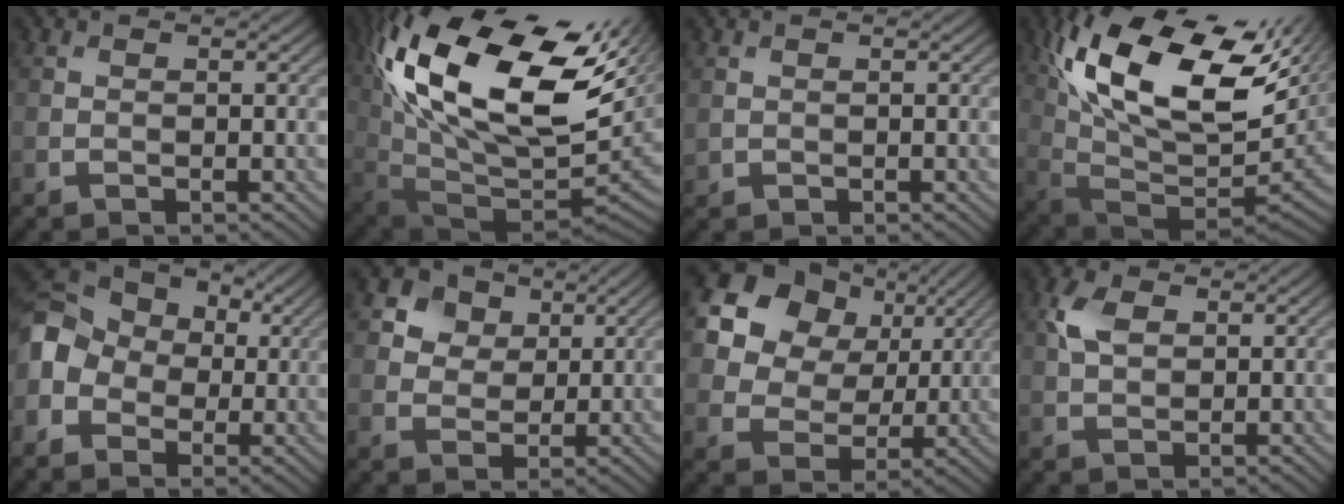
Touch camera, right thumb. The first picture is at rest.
{"total": 21.1, "force": [6.8, 10.4, 17.0], "torque": [-0.352, 0.008, 0.133]}
{"total": 0.8, "force": [0.4, 0.6, 0.4], "torque": [-0.011, -0.002, 0.013]}
{"total": 18.4, "force": [7.0, 8.7, 14.7], "torque": [-0.298, 0.010, 0.129]}
{"total": 9.5, "force": [-0.6, 7.8, 5.5], "torque": [-0.134, 0.003, -0.028]}
{"total": 8.8, "force": [4.8, 6.4, 3.6], "torque": [-0.117, -0.001, 0.087]}
{"total": 15.8, "force": [7.7, 11.9, 7.1], "torque": [-0.229, 0.055, 0.169]}
{"total": 4.1, "force": [1.5, 2.6, 2.8], "torque": [-0.072, 0.007, 0.026]}